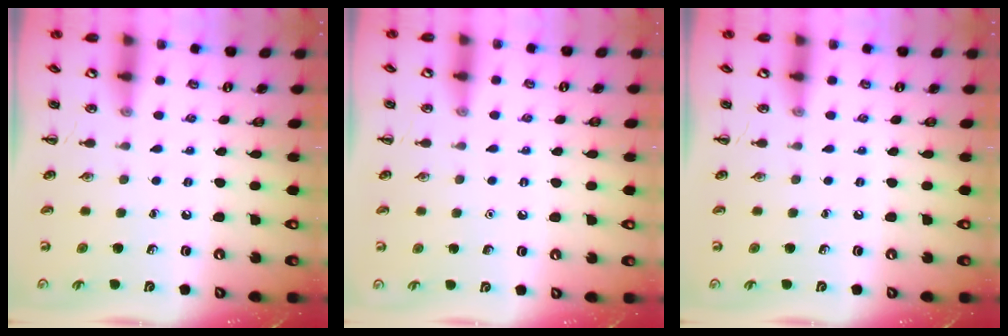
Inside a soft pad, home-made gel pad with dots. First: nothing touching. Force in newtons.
{"total": 1.6, "press": 1.5, "slide": 0.1}
{"total": 0.0}